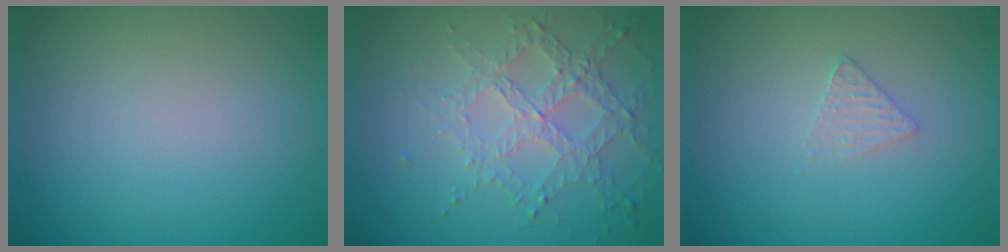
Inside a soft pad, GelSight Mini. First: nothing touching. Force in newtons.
{"total": 4.6, "press": 3.2, "slide": 3.4}
{"total": 1.4, "press": 1.3, "slide": 0.2}